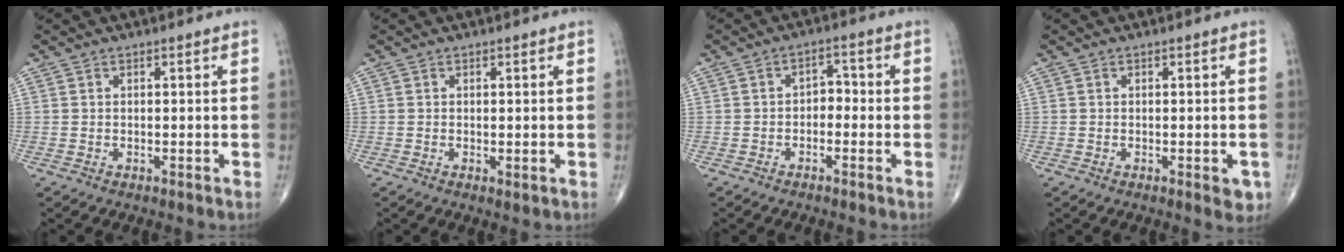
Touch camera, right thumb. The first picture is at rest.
{"total": 0.7, "force": [0.0, 0.3, 0.6], "torque": [-0.014, -0.004, 0.001]}
{"total": 3.2, "force": [-1.1, 2.2, 2.0], "torque": [-0.013, 0.024, -0.028]}
{"total": 2.9, "force": [-1.0, 1.2, 2.4], "torque": [-0.015, -0.002, -0.011]}